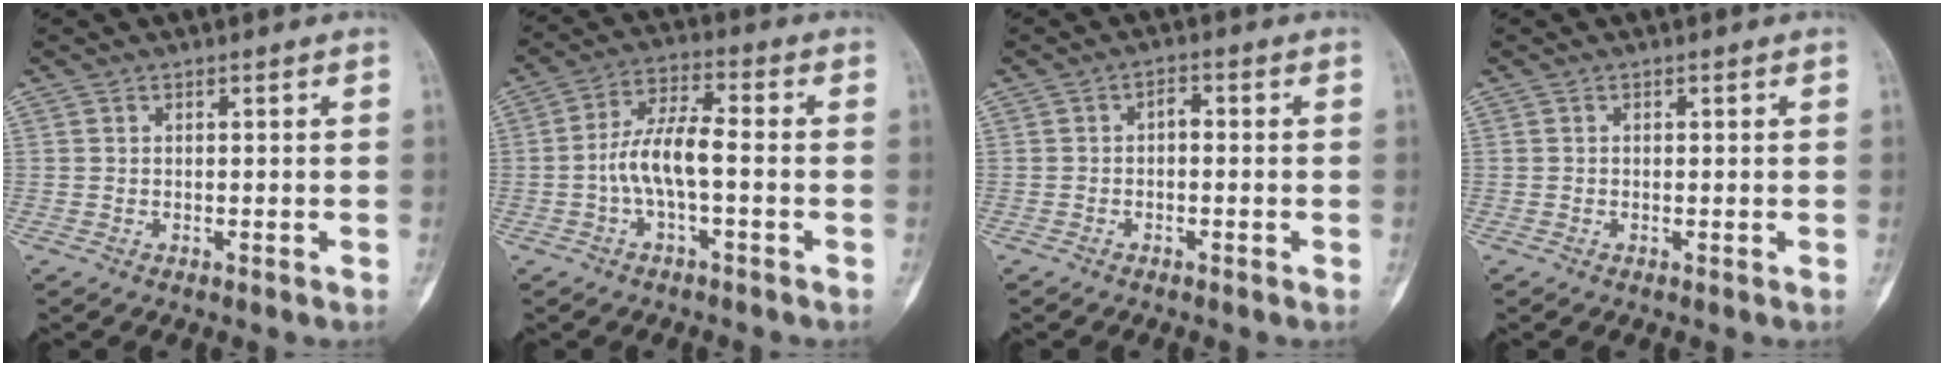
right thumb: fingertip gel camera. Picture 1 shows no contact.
{"total": 8.7, "force": [-1.6, 2.8, 8.0], "torque": [-0.165, 0.031, -0.036]}
{"total": 1.9, "force": [-0.3, 1.1, 1.5], "torque": [-0.015, 0.009, -0.011]}
{"total": 0.0}